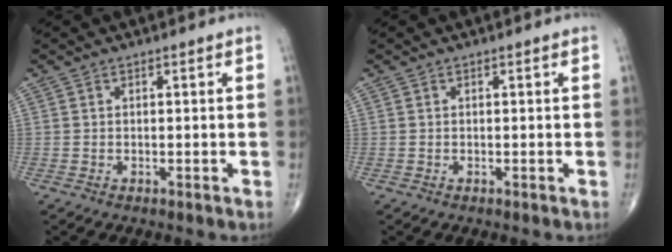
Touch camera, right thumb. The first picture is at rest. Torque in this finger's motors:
{"motor_torque": [0.05, 0.05, -0.01, 0.01, 0.00]}